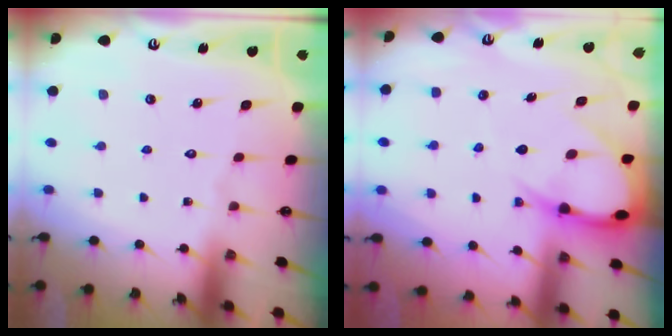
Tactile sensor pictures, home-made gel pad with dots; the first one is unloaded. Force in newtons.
{"total": 9.9, "press": 9.9, "slide": 1.0}